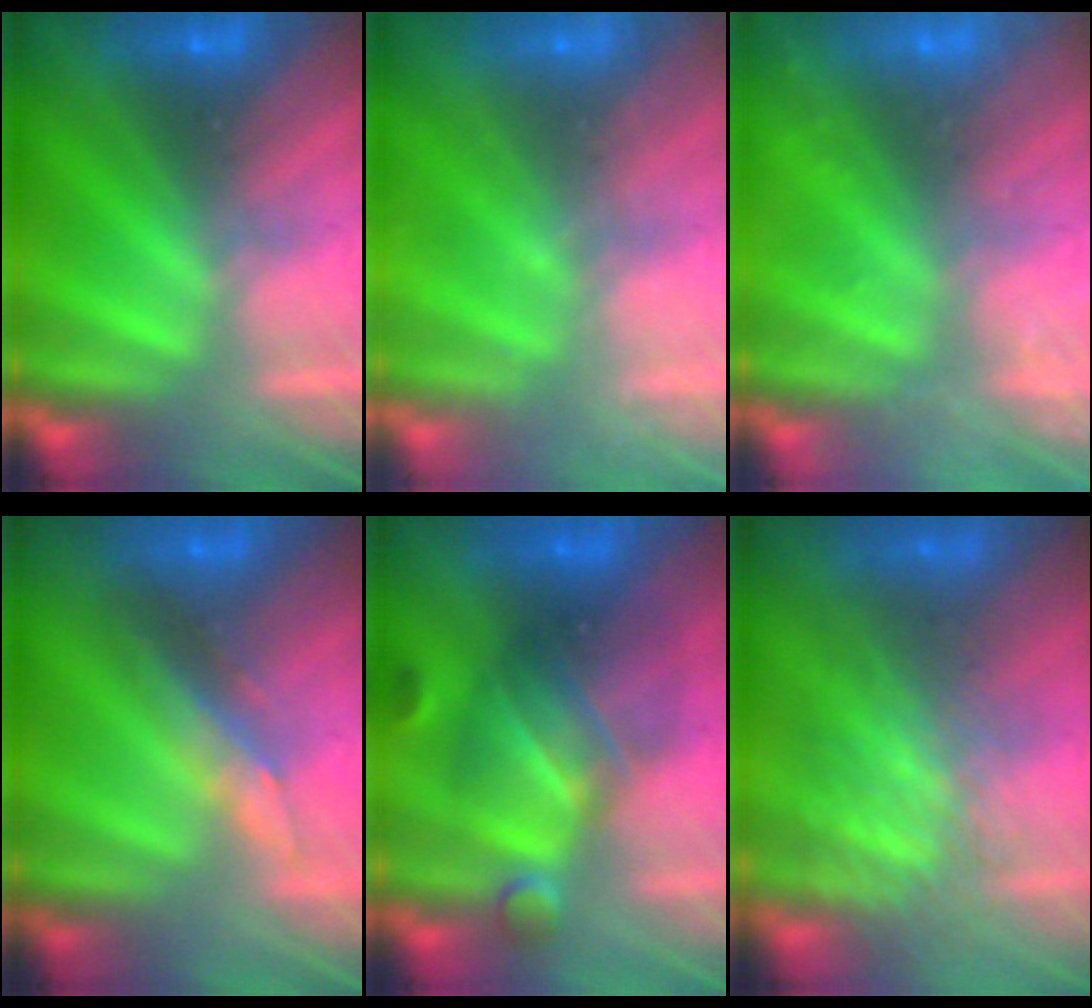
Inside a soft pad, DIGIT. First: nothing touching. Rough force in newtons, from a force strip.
{"total": 2.4}
{"total": 2.6}
{"total": 2.9}
{"total": 7.4}
{"total": 3.2}